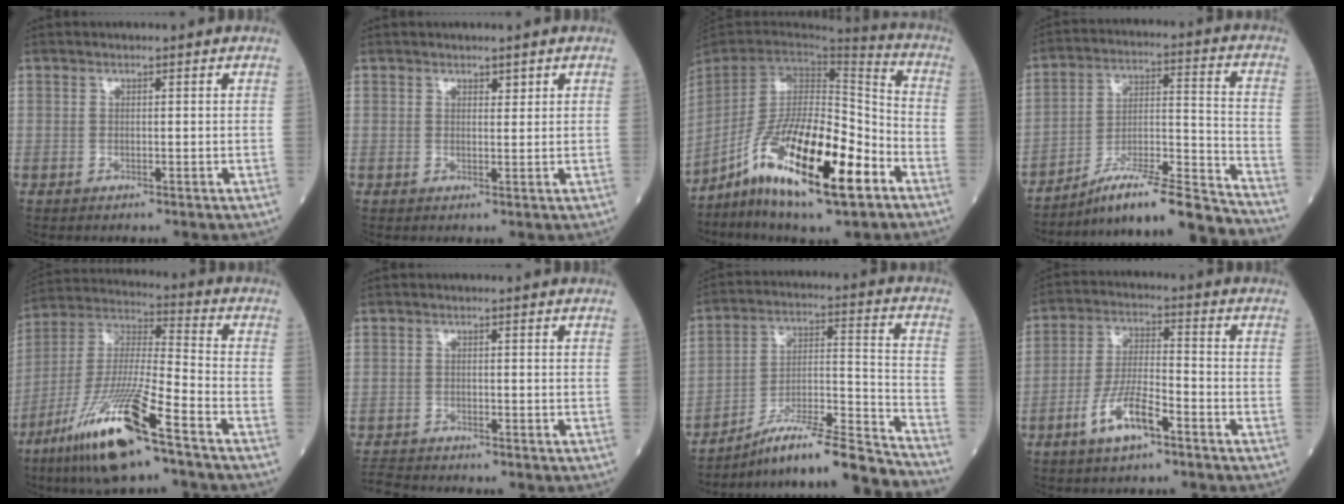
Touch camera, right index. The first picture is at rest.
{"total": 1.1, "force": [0.8, 0.5, 0.6], "torque": [-0.005, 0.000, 0.011]}
{"total": 20.3, "force": [-10.2, 4.3, 17.0], "torque": [-0.322, -0.028, -0.180]}
{"total": 17.4, "force": [-15.7, -0.5, 7.4], "torque": [-0.122, 0.022, -0.262]}
{"total": 18.5, "force": [-11.0, 1.4, 14.8], "torque": [-0.333, -0.045, -0.210]}
{"total": 3.9, "force": [-3.8, 0.5, -0.1], "torque": [0.004, -0.015, -0.072]}
{"total": 17.8, "force": [-15.9, -0.6, 7.9], "torque": [-0.129, 0.021, -0.267]}
{"total": 8.2, "force": [-4.7, 2.0, 6.4], "torque": [-0.132, 0.000, -0.089]}